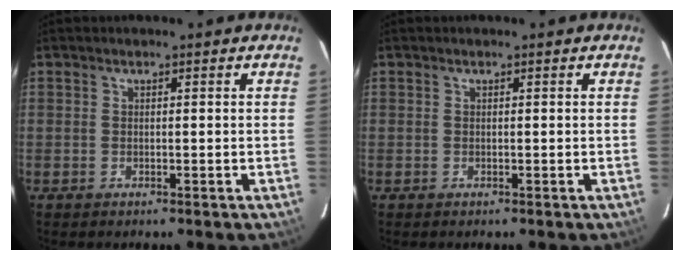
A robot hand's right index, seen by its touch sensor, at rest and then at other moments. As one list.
[{"total": 0.0}]